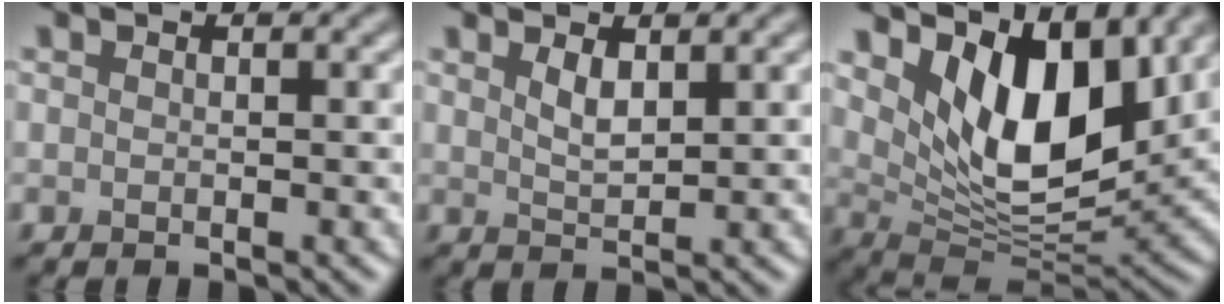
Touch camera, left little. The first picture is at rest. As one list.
[{"total": 1.8, "force": [1.1, 0.6, 1.2], "torque": [-0.027, -0.002, 0.024]}, {"total": 9.2, "force": [4.3, 4.8, 6.6], "torque": [-0.117, -0.016, 0.073]}]